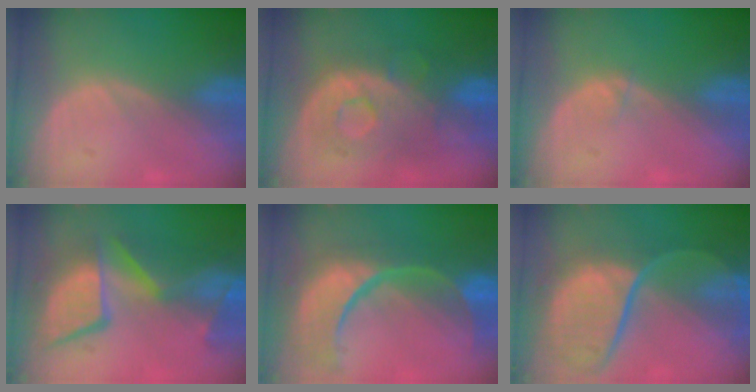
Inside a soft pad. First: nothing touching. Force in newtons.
{"total": 9.6, "press": 8.9, "slide": 3.6}
{"total": 0.5, "press": 0.5, "slide": 0.1}
{"total": 12.2, "press": 11.1, "slide": 5.1}
{"total": 14.0, "press": 11.1, "slide": 8.4}
{"total": 12.0, "press": 9.9, "slide": 6.9}